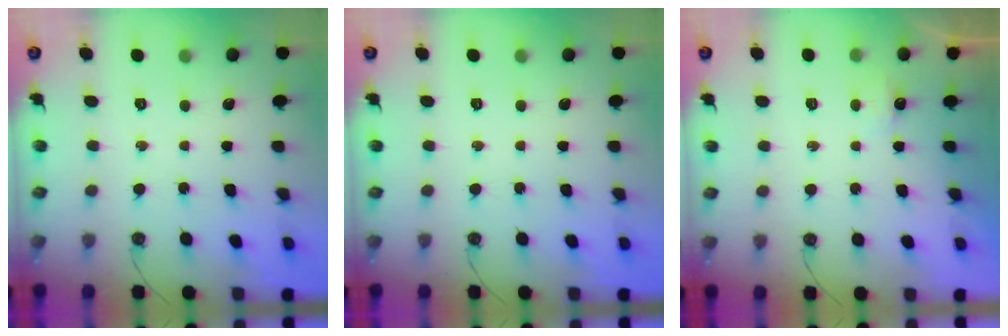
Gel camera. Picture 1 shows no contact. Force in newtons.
{"total": 0.0}
{"total": 2.6, "press": 2.6, "slide": 0.4}